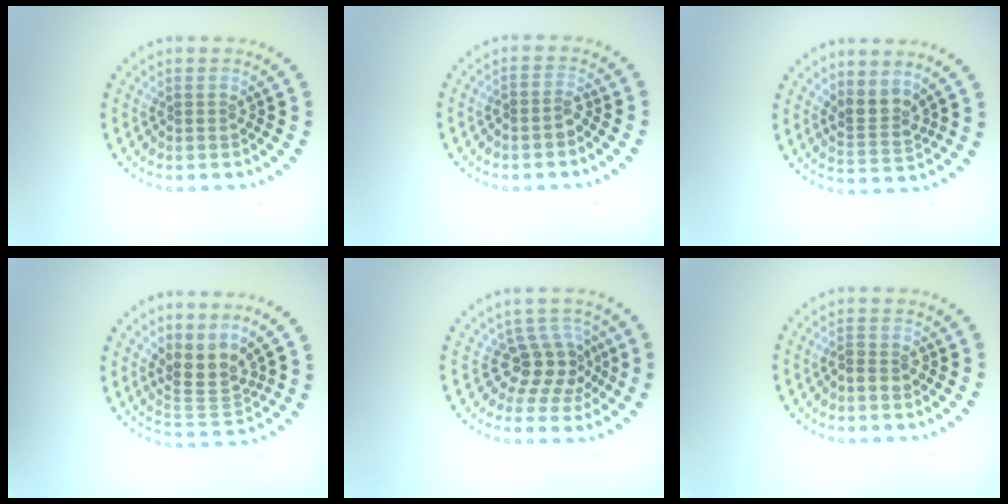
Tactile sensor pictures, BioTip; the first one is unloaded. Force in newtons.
{"total": 1.3, "press": 1.1, "slide": 0.7}
{"total": 2.5, "press": 1.9, "slide": 1.7}
{"total": 3.4, "press": 2.5, "slide": 2.3}
{"total": 3.5, "press": 2.6, "slide": 2.3}
{"total": 1.4, "press": 1.3, "slide": 0.6}